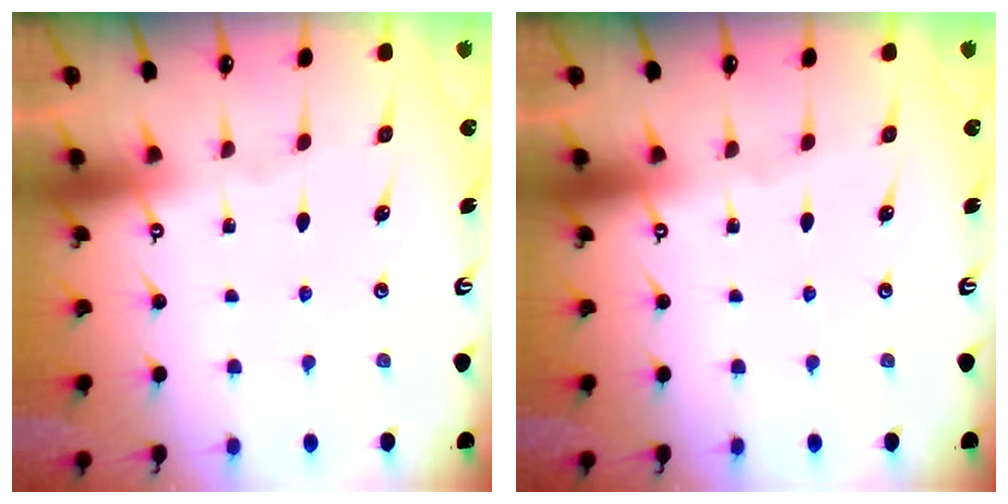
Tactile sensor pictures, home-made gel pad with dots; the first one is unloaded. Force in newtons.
{"total": 0.0}